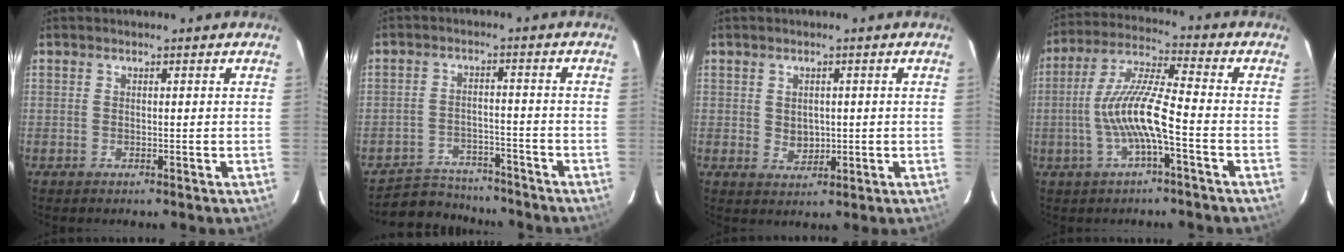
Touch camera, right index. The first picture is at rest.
{"total": 10.6, "force": [-9.7, 3.6, 2.0], "torque": [-0.063, 0.015, -0.141]}
{"total": 2.5, "force": [0.2, 2.1, 1.2], "torque": [-0.018, 0.003, 0.007]}
{"total": 10.8, "force": [-3.1, 1.2, 10.3], "torque": [-0.217, 0.008, -0.058]}